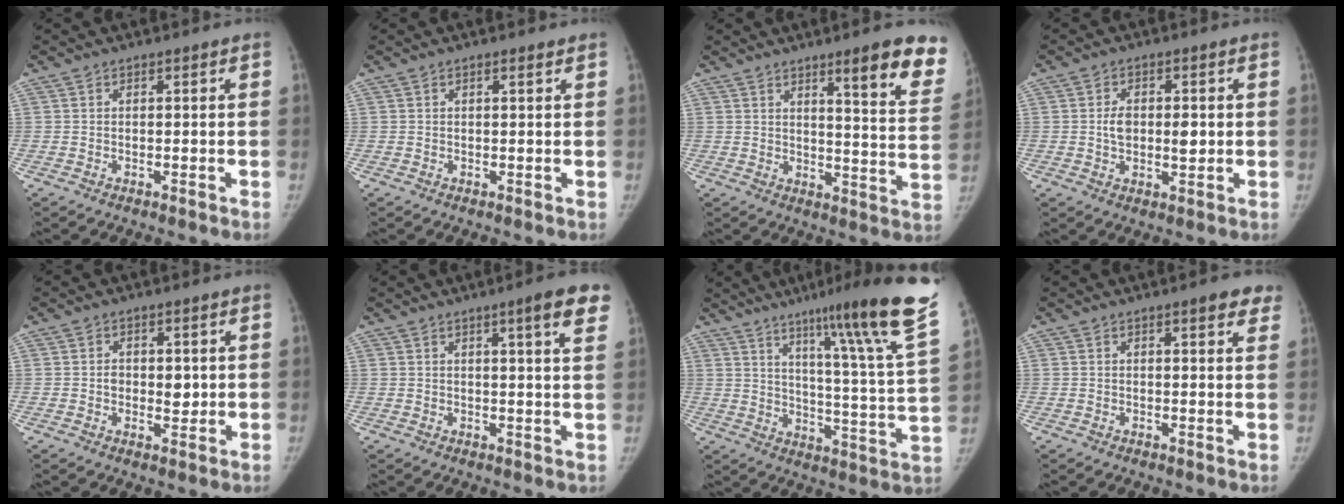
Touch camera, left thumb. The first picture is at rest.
{"total": 0.8, "force": [0.5, 0.2, 0.6], "torque": [-0.010, 0.000, 0.008]}
{"total": 14.6, "force": [9.1, 2.6, 11.0], "torque": [-0.104, -0.055, 0.117]}
{"total": 6.0, "force": [0.2, 3.5, 4.9], "torque": [-0.069, 0.000, 0.005]}
{"total": 4.2, "force": [0.3, 3.0, 2.9], "torque": [-0.023, -0.002, 0.007]}
{"total": 7.5, "force": [4.2, 0.7, 6.2], "torque": [-0.071, -0.016, 0.049]}
{"total": 24.9, "force": [16.1, 1.2, 19.0], "torque": [-0.257, -0.085, 0.224]}
{"total": 4.9, "force": [3.1, 1.4, 3.5], "torque": [-0.021, -0.007, 0.032]}